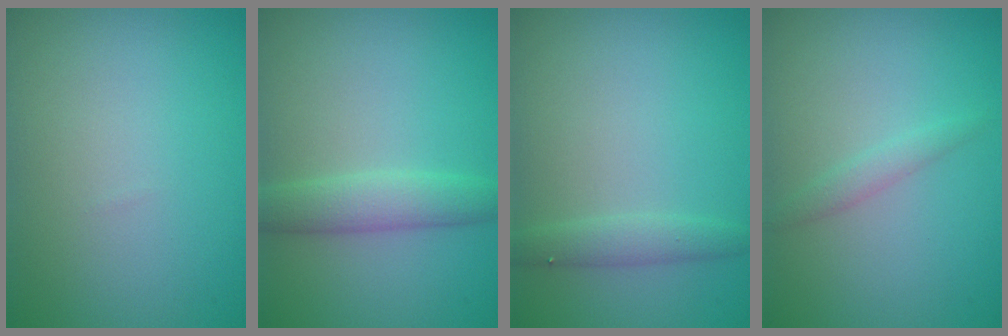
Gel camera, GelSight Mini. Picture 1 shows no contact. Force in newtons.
{"total": 2.9, "press": 2.9, "slide": 0.0}
{"total": 1.6, "press": 1.6, "slide": 0.0}
{"total": 1.2, "press": 1.2, "slide": 0.1}